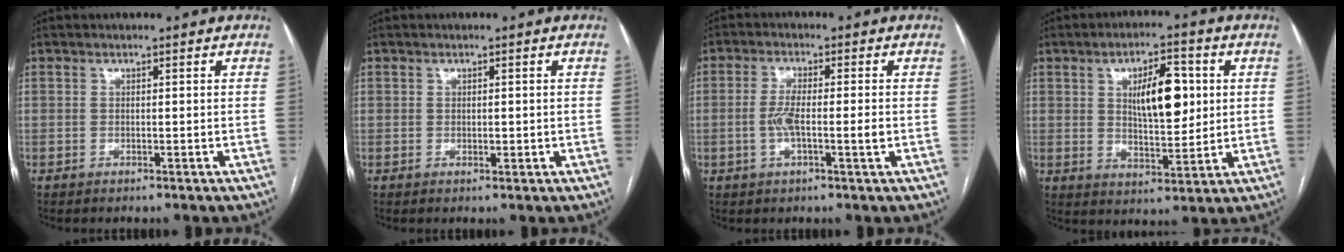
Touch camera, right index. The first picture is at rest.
{"total": 1.2, "force": [0.0, 0.9, 0.9], "torque": [-0.010, -0.001, 0.002]}
{"total": 5.3, "force": [-0.8, 0.7, 5.2], "torque": [-0.104, 0.002, -0.015]}
{"total": 10.0, "force": [2.3, 3.7, 9.0], "torque": [-0.143, 0.007, 0.043]}